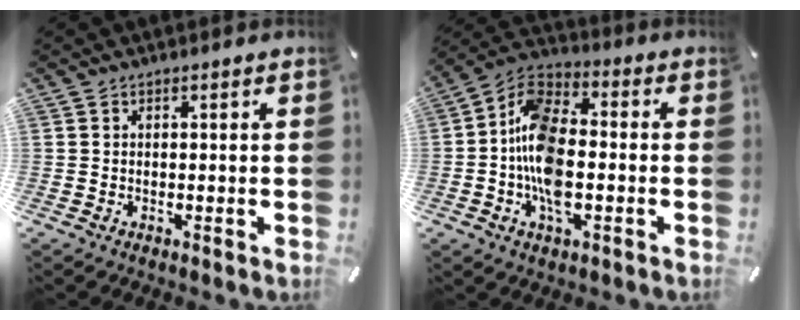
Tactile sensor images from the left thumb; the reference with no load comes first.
{"total": 13.1, "force": [-3.2, 7.6, 10.2], "torque": [-0.219, 0.012, -0.057]}